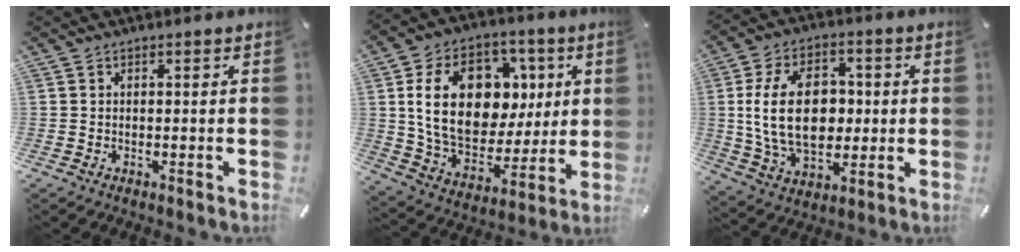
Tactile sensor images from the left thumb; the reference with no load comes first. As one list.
[{"total": 21.6, "force": [4.5, 15.6, 14.4], "torque": [-0.268, -0.005, 0.081]}, {"total": 18.4, "force": [1.0, 12.5, 13.5], "torque": [-0.273, 0.005, 0.017]}]